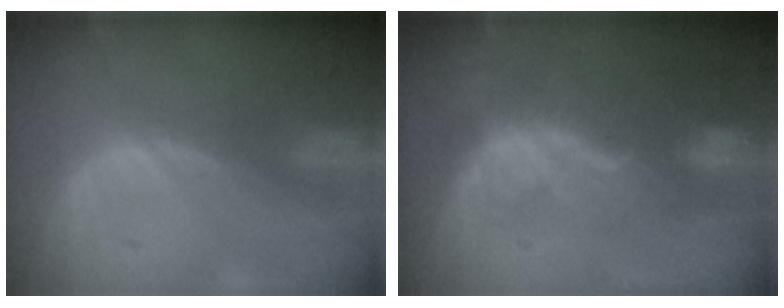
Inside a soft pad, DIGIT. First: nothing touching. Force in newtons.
{"total": 8.1, "press": 7.4, "slide": 3.5}